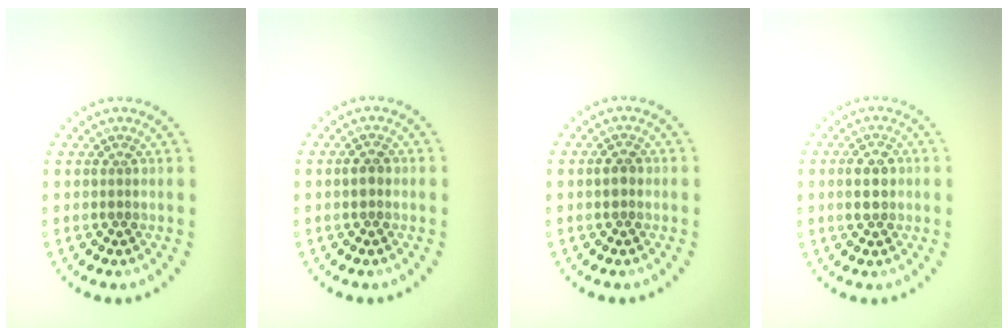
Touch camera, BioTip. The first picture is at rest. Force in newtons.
{"total": 1.2, "press": 1.2, "slide": 0.1}
{"total": 1.2, "press": 1.2, "slide": 0.1}
{"total": 2.5, "press": 2.5, "slide": 0.2}